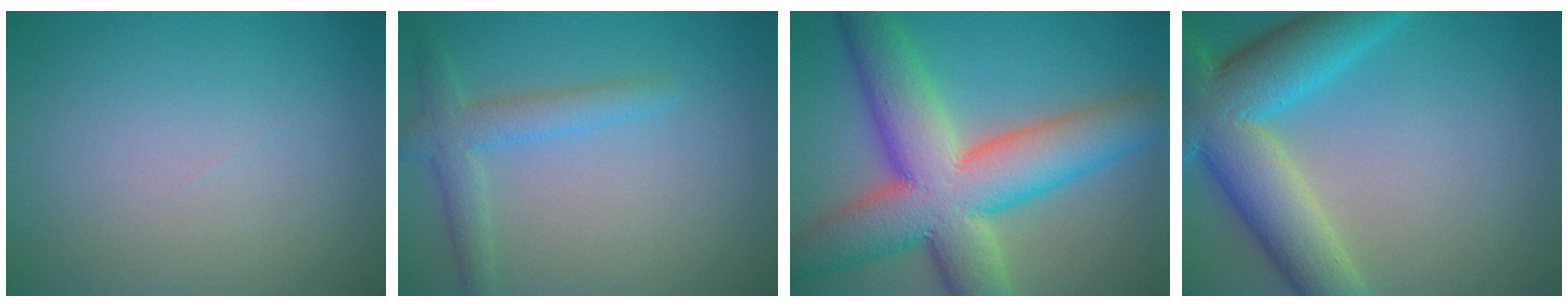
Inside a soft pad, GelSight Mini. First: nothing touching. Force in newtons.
{"total": 2.9, "press": 2.9, "slide": 0.2}
{"total": 12.8, "press": 12.8, "slide": 0.7}
{"total": 10.4, "press": 10.4, "slide": 0.5}